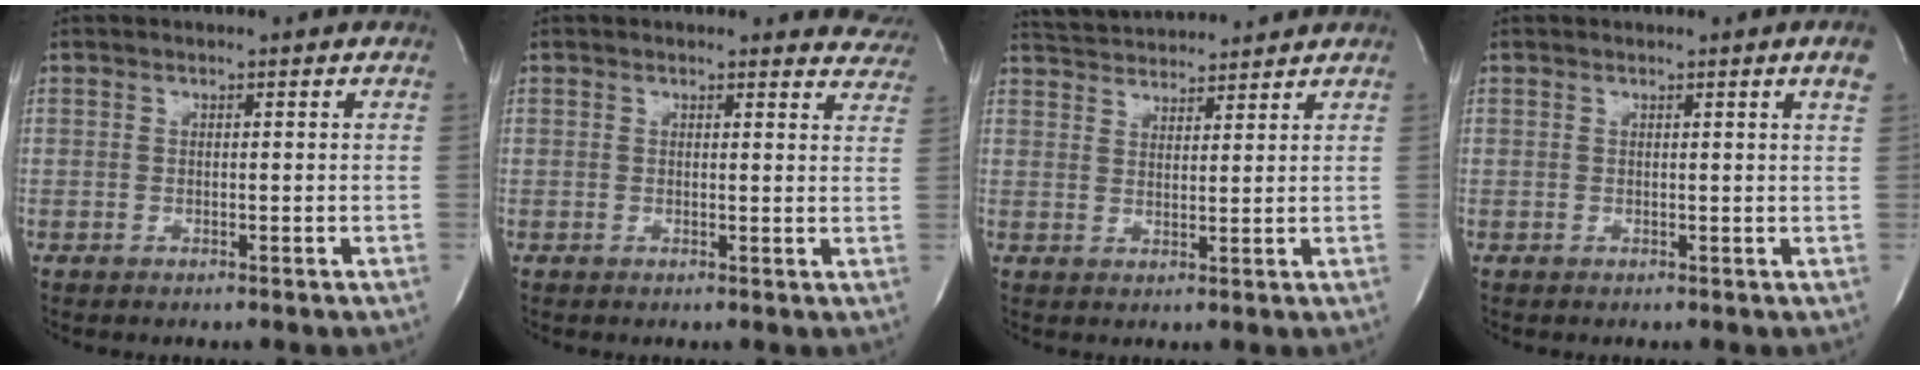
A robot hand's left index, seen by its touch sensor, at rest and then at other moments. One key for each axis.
{"total": 6.0, "fx": 5.8, "fy": 1.7, "fz": 0.0, "tx": 0.031, "ty": -0.026, "tz": 0.026}
{"total": 8.7, "fx": 8.5, "fy": 0.9, "fz": 1.8, "tx": -0.039, "ty": 0.026, "tz": 0.135}
{"total": 1.9, "fx": 1.2, "fy": -0.6, "fz": 1.3, "tx": -0.021, "ty": -0.009, "tz": 0.012}